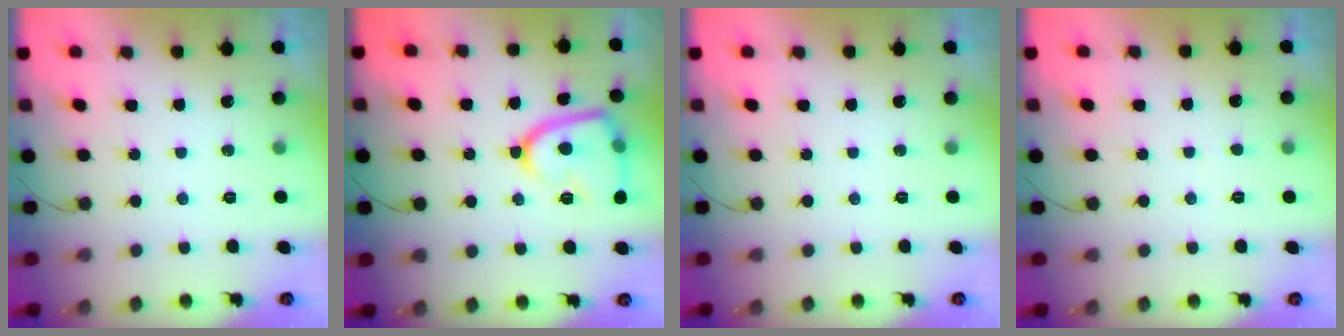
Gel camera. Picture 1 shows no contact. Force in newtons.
{"total": 15.1, "press": 15.0, "slide": 1.4}
{"total": 0.0}
{"total": 0.7, "press": 0.7, "slide": 0.1}